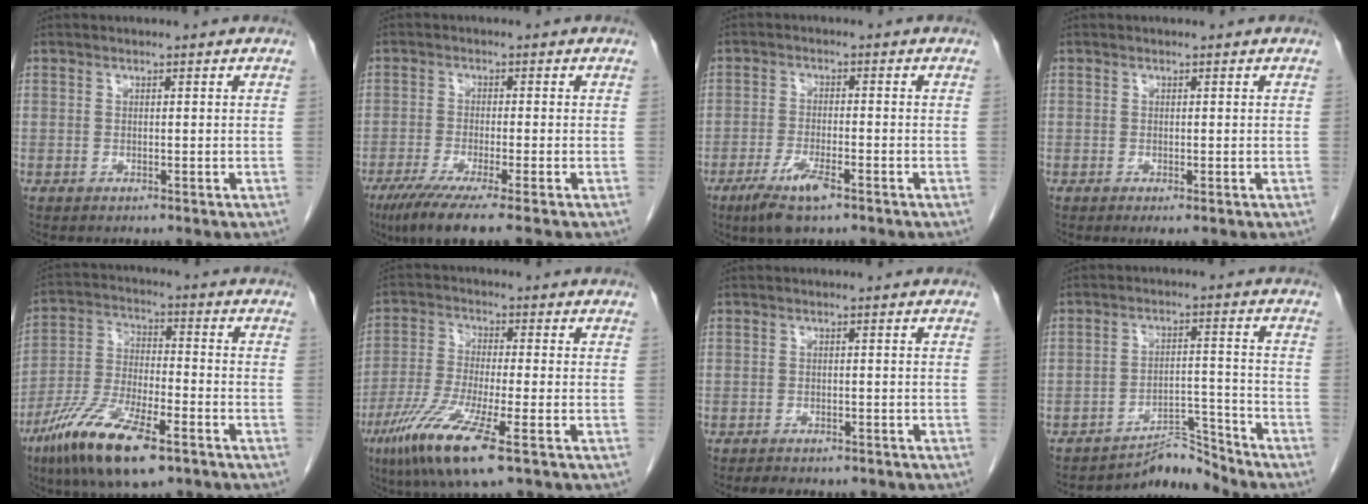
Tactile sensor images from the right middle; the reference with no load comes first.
{"total": 7.9, "force": [-5.6, -0.4, 5.6], "torque": [-0.091, -0.023, -0.094]}
{"total": 5.9, "force": [-3.7, 1.0, 4.5], "torque": [-0.097, -0.012, -0.065]}
{"total": 1.0, "force": [-0.5, 0.3, 0.8], "torque": [-0.011, -0.004, -0.004]}
{"total": 15.0, "force": [-8.9, 3.8, 11.4], "torque": [-0.230, -0.023, -0.158]}
{"total": 11.7, "force": [-6.1, 0.9, 10.0], "torque": [-0.208, -0.031, -0.112]}
{"total": 4.8, "force": [-3.9, 2.0, 1.9], "torque": [-0.029, -0.005, -0.046]}
{"total": 5.2, "force": [-5.1, 0.2, -0.7], "torque": [0.015, 0.023, -0.080]}